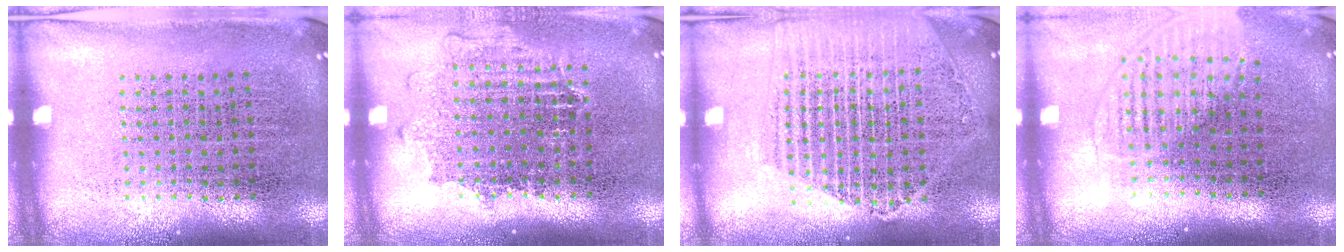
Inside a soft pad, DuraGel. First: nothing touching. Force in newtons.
{"total": 1.0, "press": 1.0, "slide": 0.4}
{"total": 1.9, "press": 1.8, "slide": 0.7}
{"total": 1.3, "press": 1.1, "slide": 0.7}